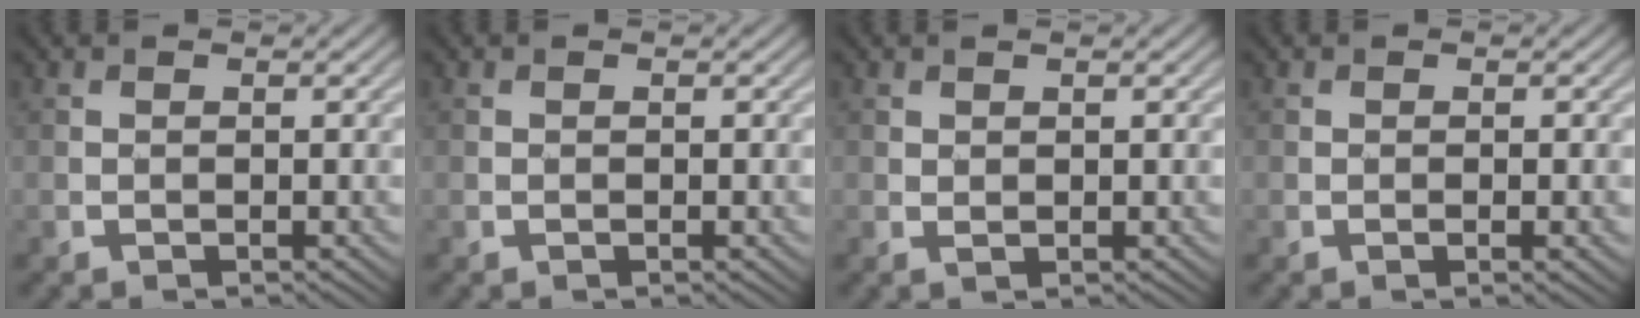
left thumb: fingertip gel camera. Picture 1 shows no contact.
{"total": 0.0}
{"total": 0.9, "force": [0.4, 0.2, 0.8], "torque": [-0.014, 0.001, 0.008]}
{"total": 1.2, "force": [-0.3, 0.2, 1.2], "torque": [-0.019, -0.003, -0.005]}